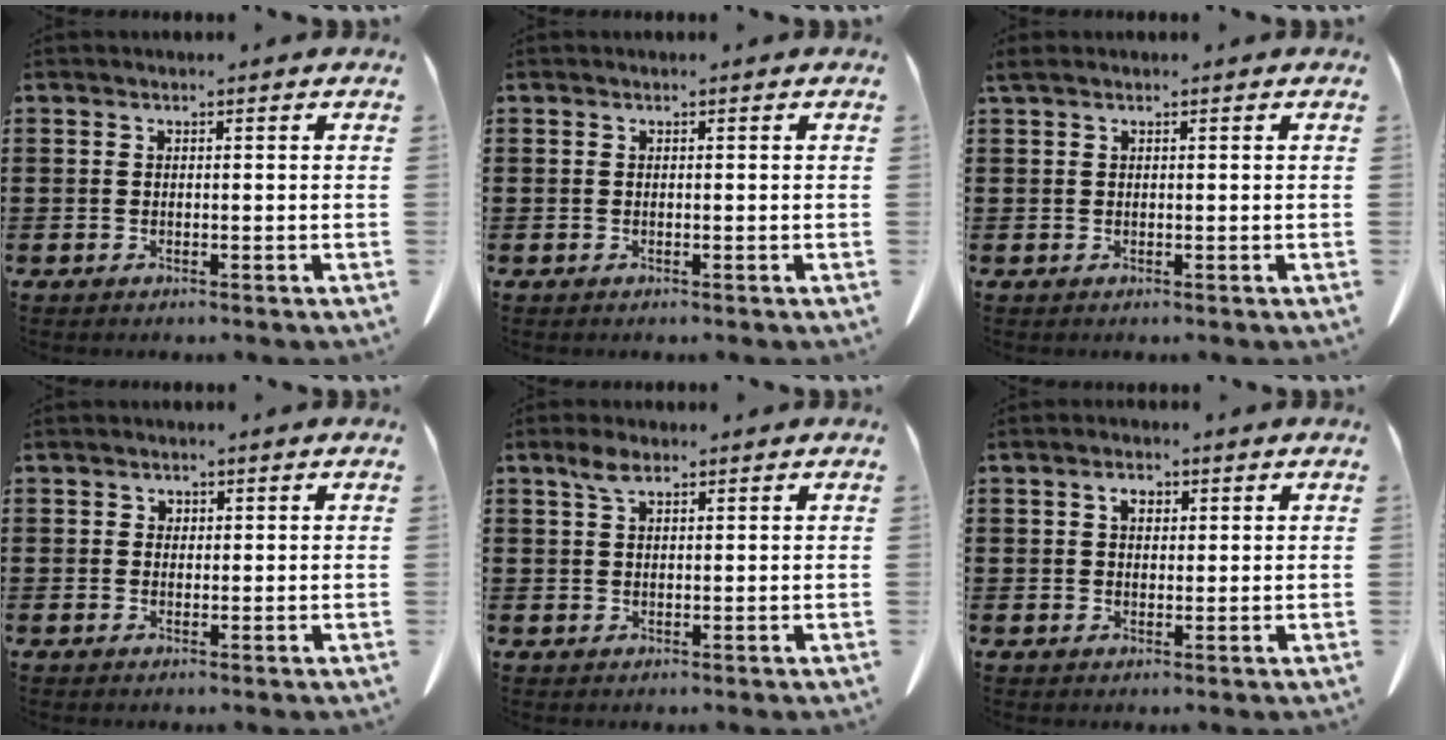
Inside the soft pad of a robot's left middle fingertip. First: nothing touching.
{"total": 0.0}
{"total": 0.7, "force": [0.4, 0.1, 0.5], "torque": [-0.012, -0.001, 0.010]}
{"total": 0.8, "force": [0.6, 0.5, 0.2], "torque": [-0.006, -0.001, 0.013]}
{"total": 3.0, "force": [1.8, 1.2, 2.0], "torque": [-0.045, 0.004, 0.034]}
{"total": 2.6, "force": [1.2, 1.5, 1.7], "torque": [-0.024, -0.001, 0.019]}